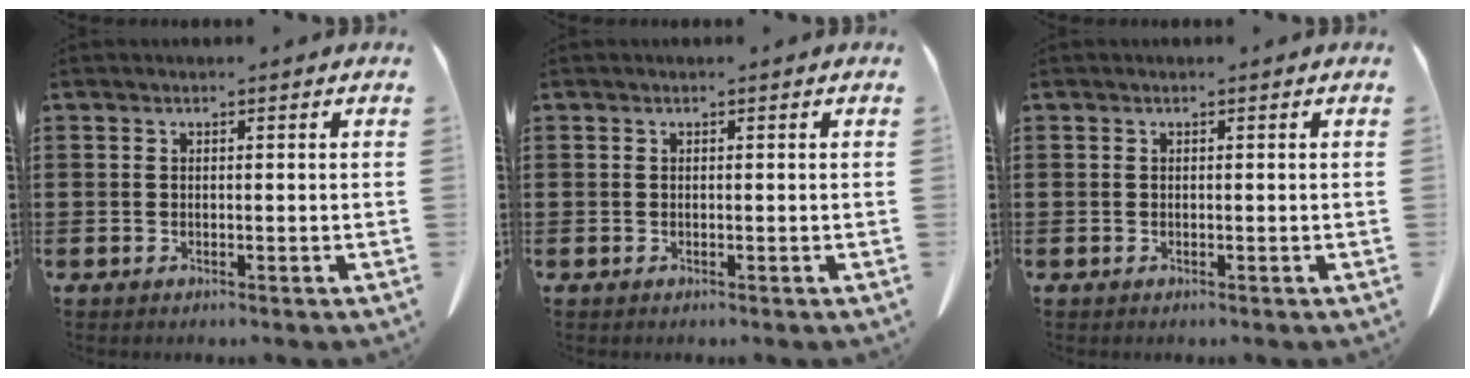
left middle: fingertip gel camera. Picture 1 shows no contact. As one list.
[{"total": 0.0}, {"total": 0.0}]